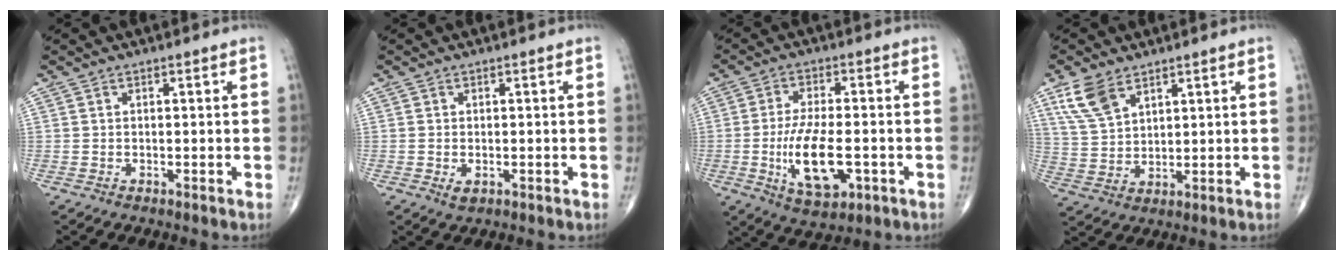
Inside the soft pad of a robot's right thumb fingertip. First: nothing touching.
{"total": 1.5, "force": [-0.4, 0.9, 1.2], "torque": [-0.021, -0.004, -0.002]}
{"total": 12.0, "force": [-2.8, 5.1, 10.5], "torque": [-0.188, -0.003, -0.041]}
{"total": 7.9, "force": [4.9, 4.1, 4.7], "torque": [-0.088, -0.015, 0.107]}